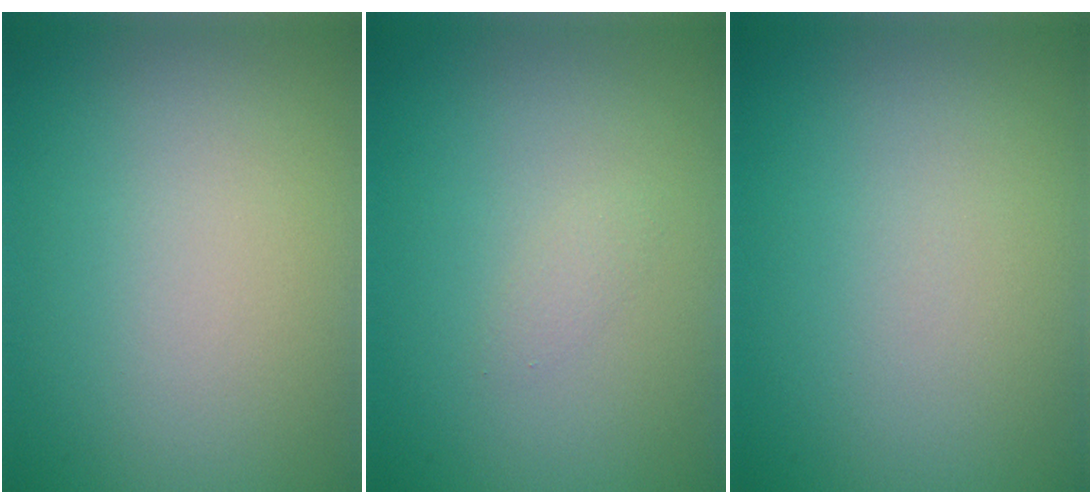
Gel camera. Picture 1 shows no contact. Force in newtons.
{"total": 0.7, "press": 0.7, "slide": 0.0}
{"total": 0.0}